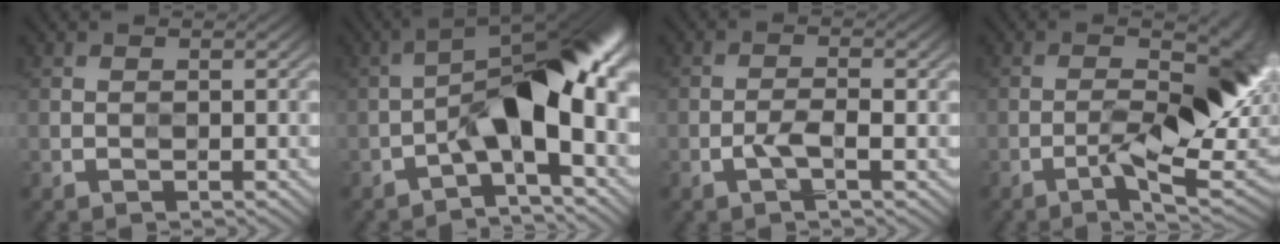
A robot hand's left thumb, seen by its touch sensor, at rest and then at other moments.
{"total": 10.5, "force": [-2.5, 3.6, 9.5], "torque": [-0.151, 0.024, -0.045]}
{"total": 2.4, "force": [-0.9, 0.5, 2.2], "torque": [-0.043, 0.006, -0.021]}
{"total": 11.6, "force": [-2.2, 3.3, 10.9], "torque": [-0.153, 0.001, -0.021]}